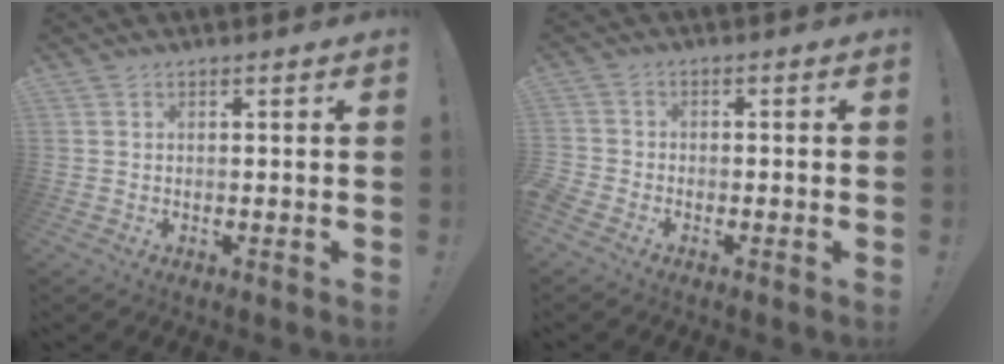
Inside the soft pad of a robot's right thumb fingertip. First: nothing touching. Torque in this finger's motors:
{"motor_torque": [2.68, 1.09, 0.53, -0.49, 0.71]}